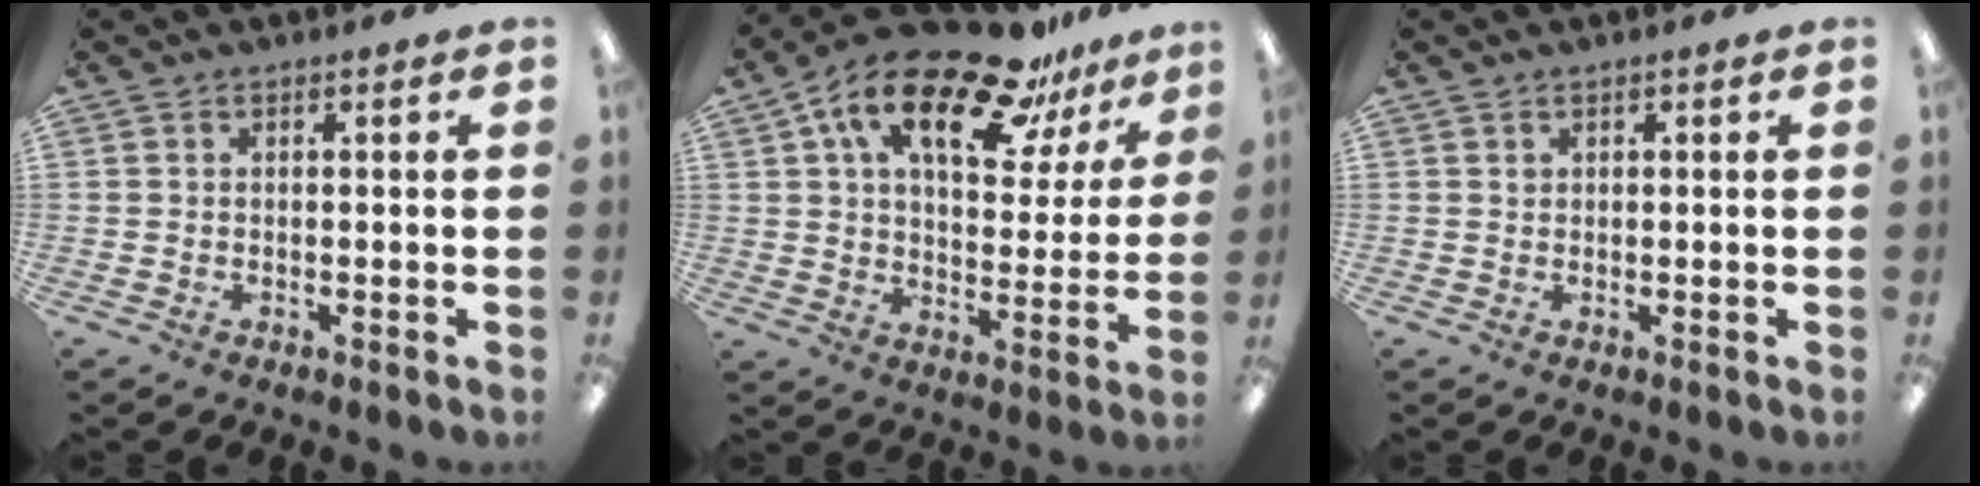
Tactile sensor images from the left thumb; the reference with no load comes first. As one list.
[{"total": 20.7, "force": [12.9, 8.8, 13.7], "torque": [-0.230, -0.067, 0.217]}, {"total": 0.7, "force": [0.4, 0.6, 0.1], "torque": [-0.003, 0.002, 0.008]}]